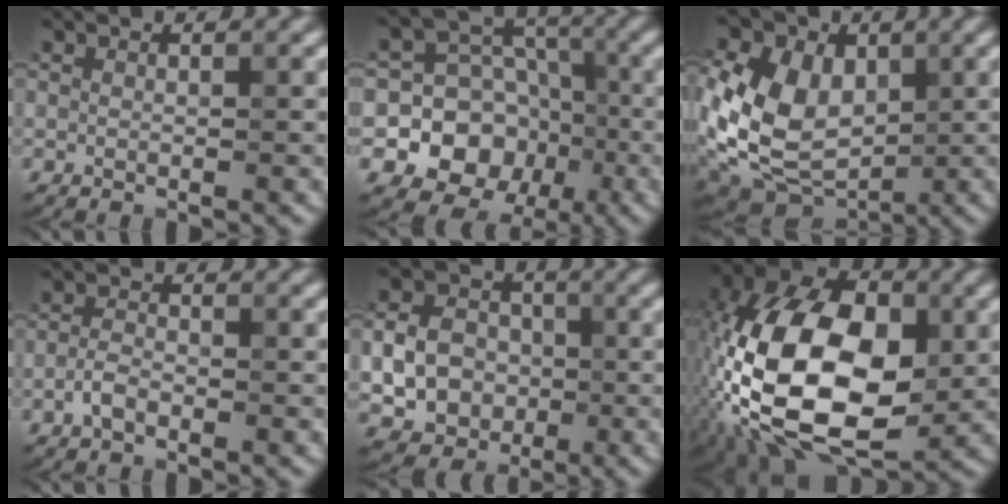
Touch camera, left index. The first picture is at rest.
{"total": 9.7, "force": [-2.8, 8.5, 3.7], "torque": [-0.059, 0.010, -0.075]}
{"total": 16.3, "force": [1.6, 12.0, 10.9], "torque": [-0.243, 0.028, 0.014]}
{"total": 1.6, "force": [-1.1, 0.4, 1.0], "torque": [-0.025, 0.008, -0.023]}
{"total": 7.0, "force": [-1.4, 5.8, 3.7], "torque": [-0.062, -0.007, -0.037]}
{"total": 16.9, "force": [-1.3, 10.3, 13.3], "torque": [-0.273, 0.019, -0.038]}